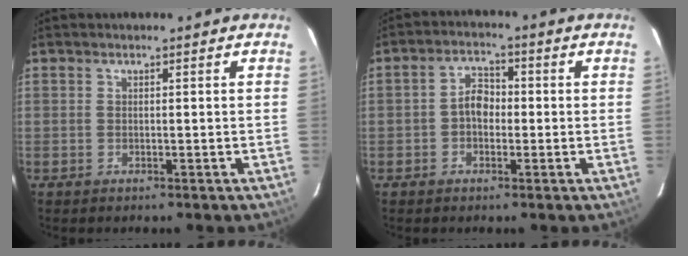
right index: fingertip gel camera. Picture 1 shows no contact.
{"total": 4.1, "force": [-0.7, 3.0, 2.7], "torque": [-0.047, 0.015, -0.014]}